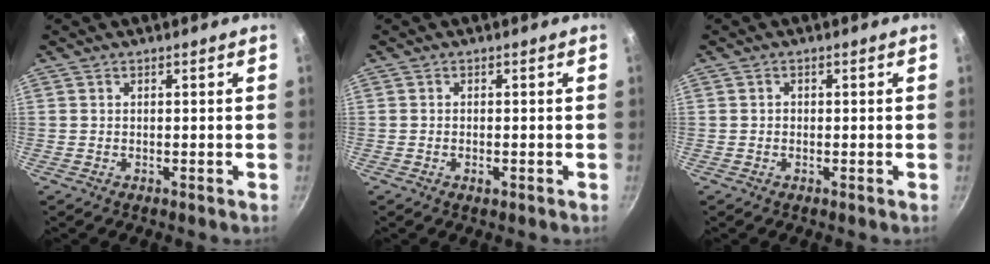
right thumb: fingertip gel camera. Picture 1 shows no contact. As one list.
[{"total": 1.1, "force": [-0.5, 0.5, 0.9], "torque": [-0.017, 0.001, -0.008]}, {"total": 0.6, "force": [0.0, 0.6, 0.3], "torque": [-0.002, 0.001, -0.001]}]